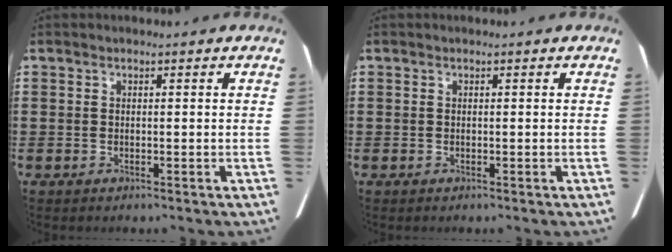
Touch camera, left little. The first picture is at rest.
{"total": 0.0}